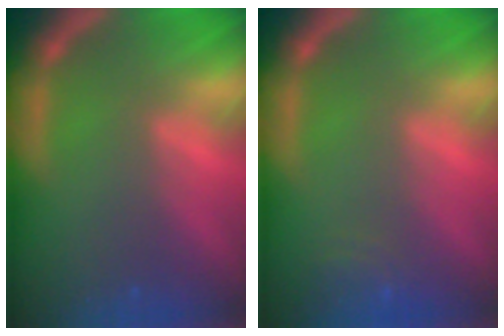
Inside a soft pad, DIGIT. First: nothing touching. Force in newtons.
{"total": 2.5}